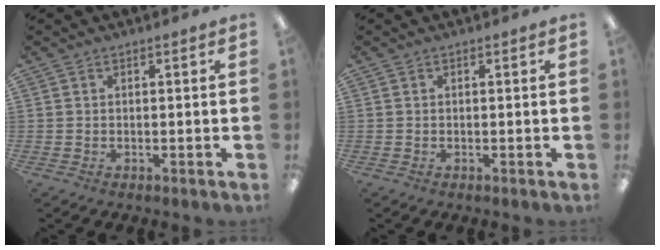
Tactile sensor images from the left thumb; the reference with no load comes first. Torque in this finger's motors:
{"motor_torque": [0.00, 0.00, 0.00, 0.00, 0.00]}